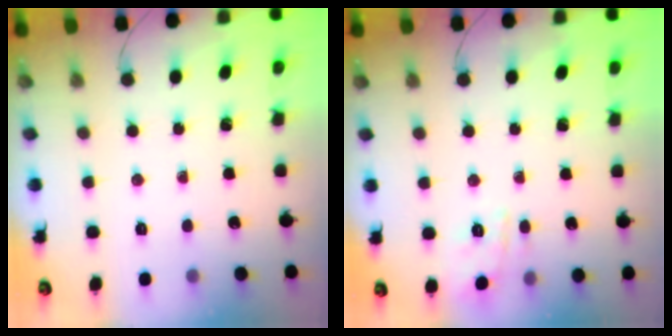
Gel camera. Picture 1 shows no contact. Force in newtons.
{"total": 2.9, "press": 2.7, "slide": 1.2}